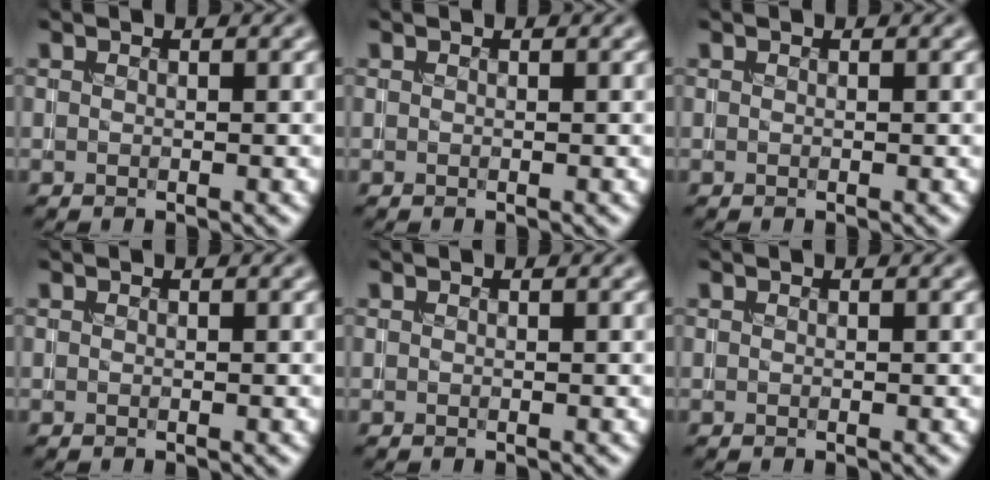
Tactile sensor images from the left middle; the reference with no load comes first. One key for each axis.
{"total": 0.0}
{"total": 0.0}
{"total": 0.0}
{"total": 0.0}
{"total": 0.0}